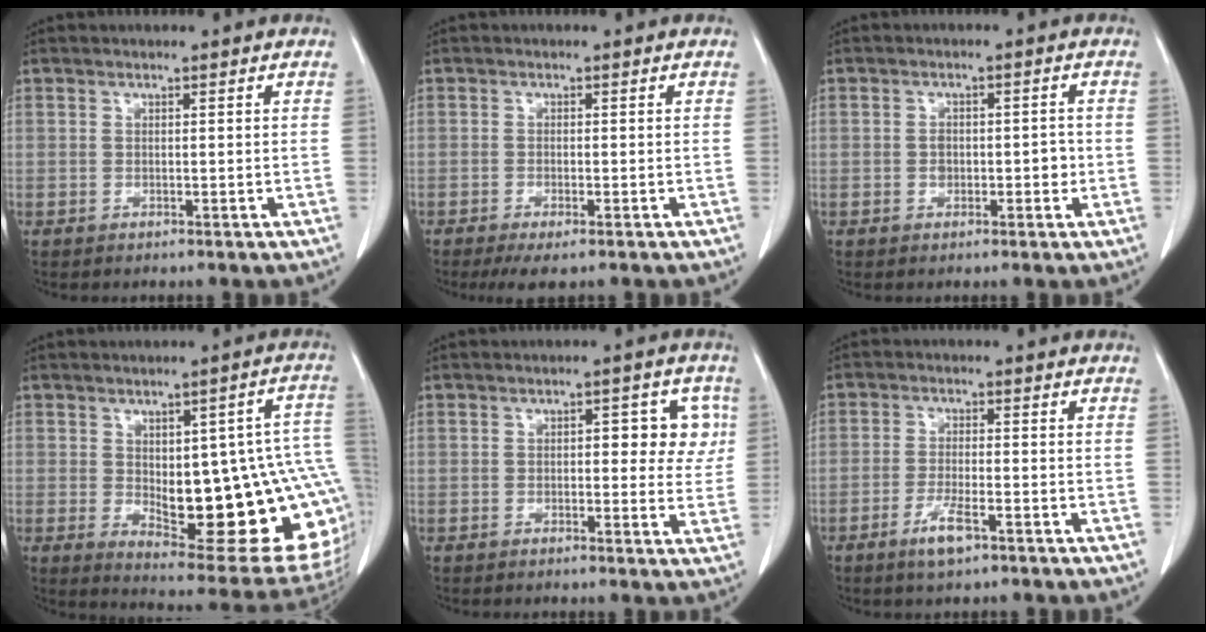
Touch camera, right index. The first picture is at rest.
{"total": 3.3, "force": [-2.2, 0.7, 2.4], "torque": [-0.038, -0.008, -0.034]}
{"total": 3.0, "force": [-0.5, 1.9, 2.3], "torque": [-0.029, 0.007, -0.006]}
{"total": 23.1, "force": [-2.1, 6.6, 22.0], "torque": [-0.214, 0.009, -0.002]}
{"total": 6.0, "force": [1.2, 3.0, 5.0], "torque": [-0.043, 0.015, 0.012]}
{"total": 4.3, "force": [-2.5, 0.7, 3.4], "torque": [-0.068, -0.004, -0.047]}